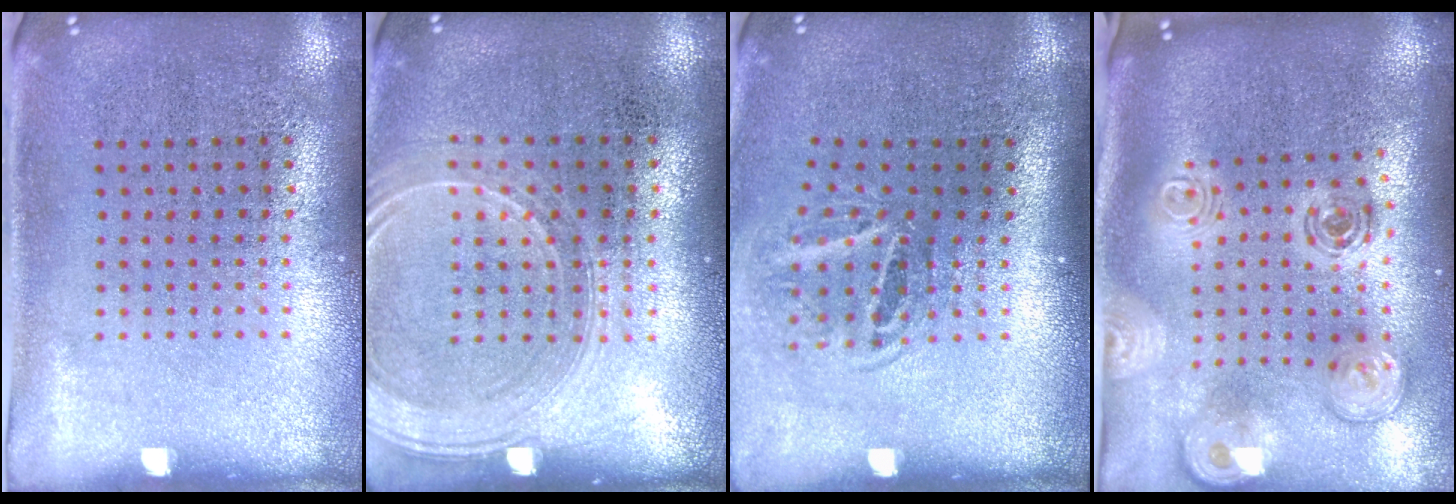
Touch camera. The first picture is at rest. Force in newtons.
{"total": 1.5, "press": 1.5, "slide": 0.4}
{"total": 1.9, "press": 1.2, "slide": 1.5}
{"total": 2.5, "press": 1.9, "slide": 1.6}